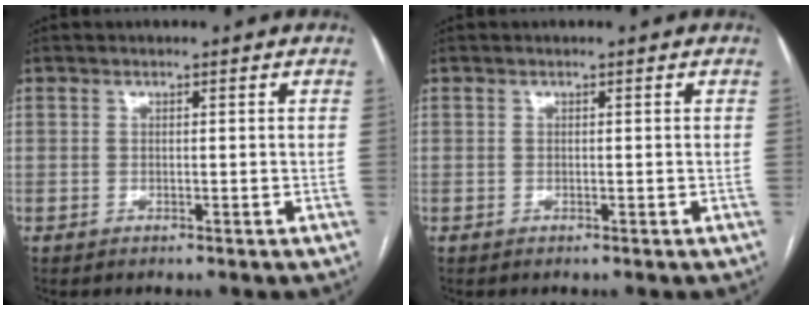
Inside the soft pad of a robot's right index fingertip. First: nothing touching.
{"total": 0.0}